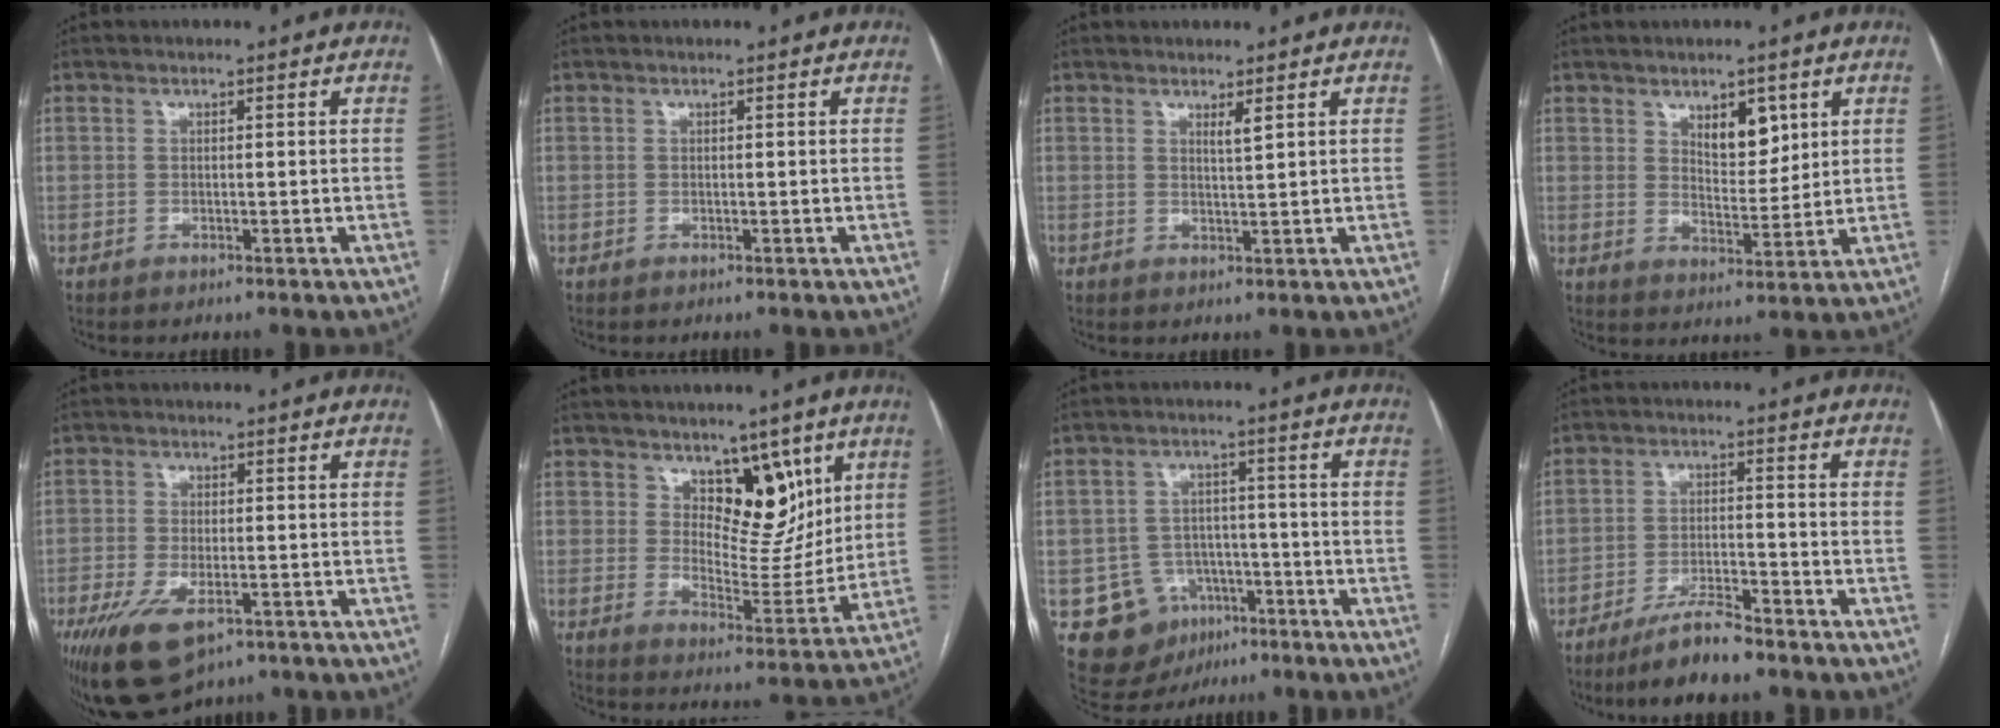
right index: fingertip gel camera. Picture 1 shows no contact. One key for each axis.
{"total": 0.0}
{"total": 1.4, "fx": 1.0, "fy": -0.2, "fz": 1.0, "tx": -0.019, "ty": -0.008, "tz": 0.018}
{"total": 6.0, "fx": 3.1, "fy": 2.9, "fz": 4.2, "tx": -0.065, "ty": -0.003, "tz": 0.054}
{"total": 9.4, "fx": -5.4, "fy": 4.1, "fz": 6.6, "tx": -0.124, "ty": -0.015, "tz": -0.085}
{"total": 9.5, "fx": 5.5, "fy": 5.4, "fz": 5.6, "tx": -0.067, "ty": -0.009, "tz": 0.096}
{"total": 10.1, "fx": -4.5, "fy": 8.6, "fz": 3.0, "tx": -0.052, "ty": 0.021, "tz": -0.056}
{"total": 7.2, "fx": -6.0, "fy": 0.7, "fz": 4.0, "tx": -0.073, "ty": -0.017, "tz": -0.108}